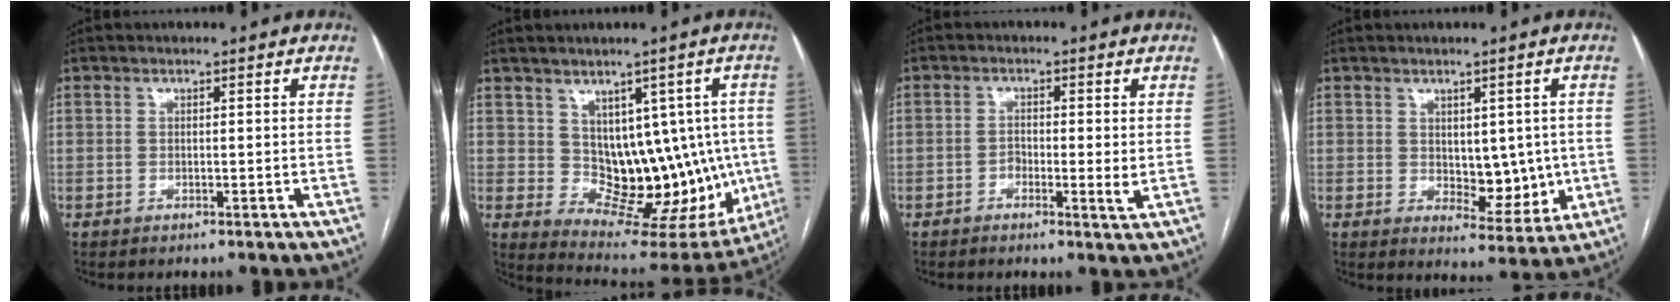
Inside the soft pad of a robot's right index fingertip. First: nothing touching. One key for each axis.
{"total": 13.0, "fx": 0.9, "fy": 8.9, "fz": 9.5, "tx": -0.098, "ty": 0.022, "tz": 0.045}
{"total": 3.0, "fx": -0.5, "fy": 0.9, "fz": 2.8, "tx": -0.046, "ty": 0.001, "tz": -0.007}
{"total": 6.6, "fx": 0.1, "fy": 3.8, "fz": 5.5, "tx": -0.065, "ty": -0.003, "tz": 0.021}